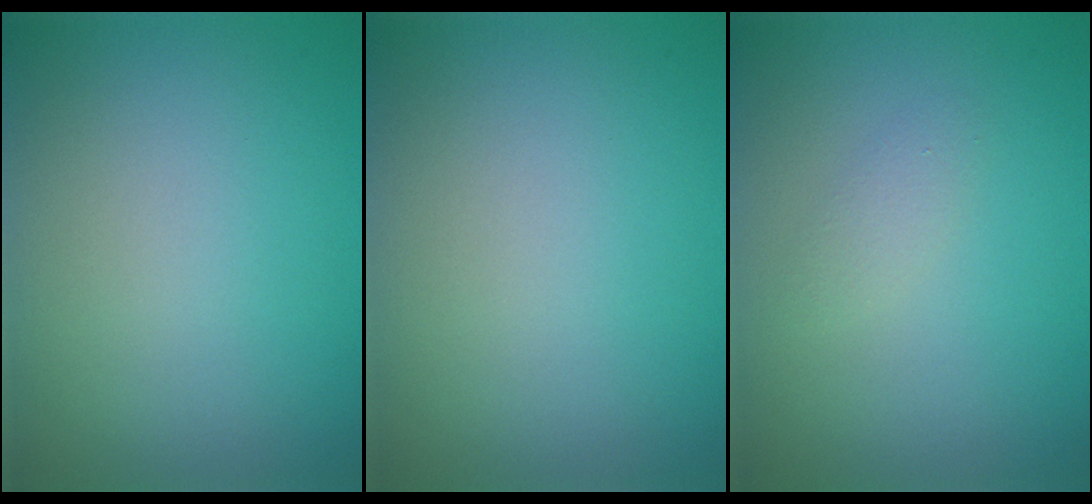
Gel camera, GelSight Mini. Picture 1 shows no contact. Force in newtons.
{"total": 0.0}
{"total": 1.0, "press": 1.0, "slide": 0.1}